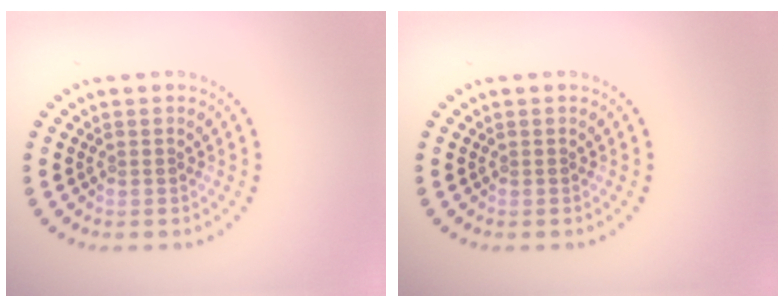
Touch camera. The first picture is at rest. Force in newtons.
{"total": 0.0}